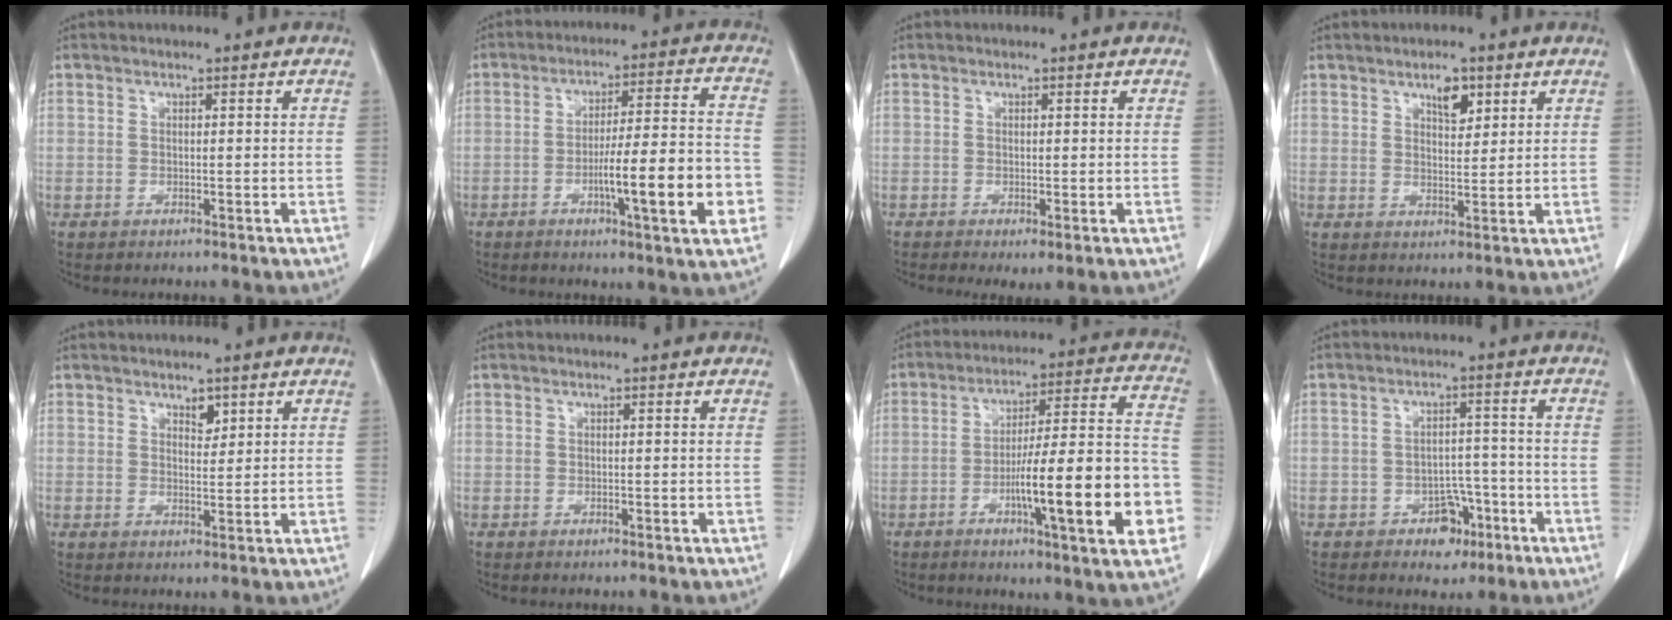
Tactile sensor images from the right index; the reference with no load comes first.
{"total": 14.0, "force": [-4.3, 0.7, 13.3], "torque": [-0.202, -0.001, -0.065]}
{"total": 2.6, "force": [-0.9, 0.6, 2.4], "torque": [-0.039, -0.011, -0.009]}
{"total": 3.8, "force": [2.2, 1.6, 2.6], "torque": [-0.043, -0.002, 0.037]}
{"total": 2.0, "force": [1.4, 1.0, 1.1], "torque": [-0.017, -0.006, 0.024]}
{"total": 0.0}
{"total": 19.8, "force": [-5.9, 1.7, 18.8], "torque": [-0.235, 0.013, -0.082]}
{"total": 5.0, "force": [-2.9, 3.3, 2.5], "torque": [-0.026, 0.012, -0.037]}